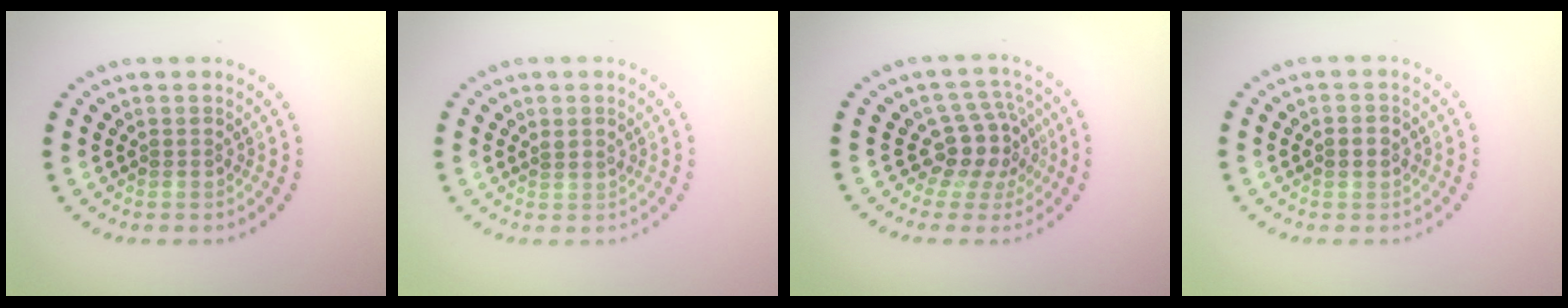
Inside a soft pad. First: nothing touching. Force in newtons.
{"total": 0.6, "press": 0.3, "slide": 0.5}
{"total": 3.9, "press": 2.9, "slide": 2.6}
{"total": 1.9, "press": 1.9, "slide": 0.1}